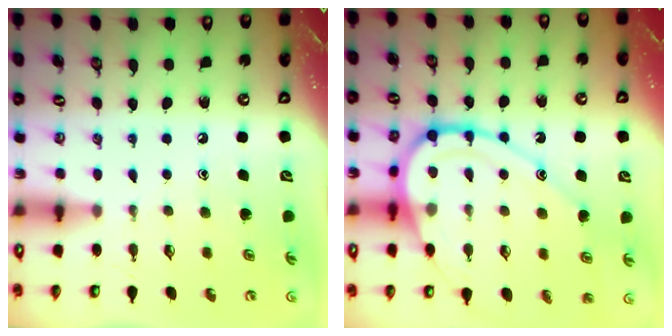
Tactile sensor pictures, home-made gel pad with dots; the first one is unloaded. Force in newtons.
{"total": 16.7, "press": 16.6, "slide": 1.6}